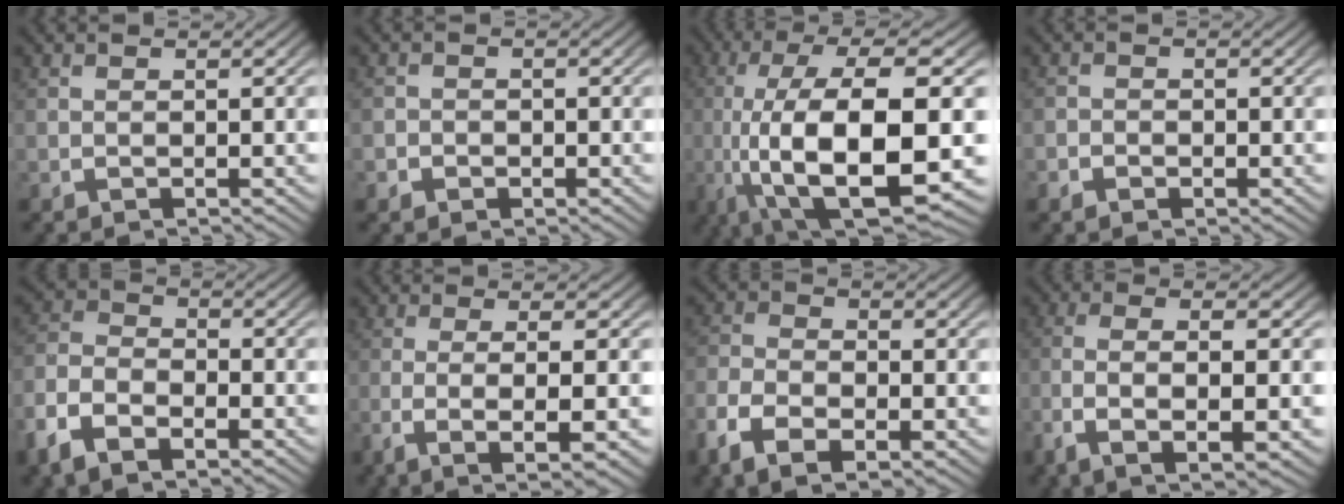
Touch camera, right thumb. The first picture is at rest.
{"total": 1.5, "force": [-0.6, 1.3, 0.2], "torque": [0.002, -0.002, -0.016]}
{"total": 16.7, "force": [-1.9, 7.9, 14.6], "torque": [-0.316, -0.060, 0.009]}
{"total": 1.1, "force": [-0.6, 0.9, 0.2], "torque": [-0.002, -0.001, -0.017]}
{"total": 5.4, "force": [-2.1, 3.8, 3.3], "torque": [-0.082, -0.011, -0.039]}
{"total": 6.8, "force": [-1.3, 1.8, 6.4], "torque": [-0.126, -0.014, -0.010]}
{"total": 5.0, "force": [-1.8, 3.1, 3.5], "torque": [-0.078, -0.010, -0.029]}
{"total": 7.8, "force": [-1.3, 3.1, 7.1], "torque": [-0.151, -0.013, -0.011]}